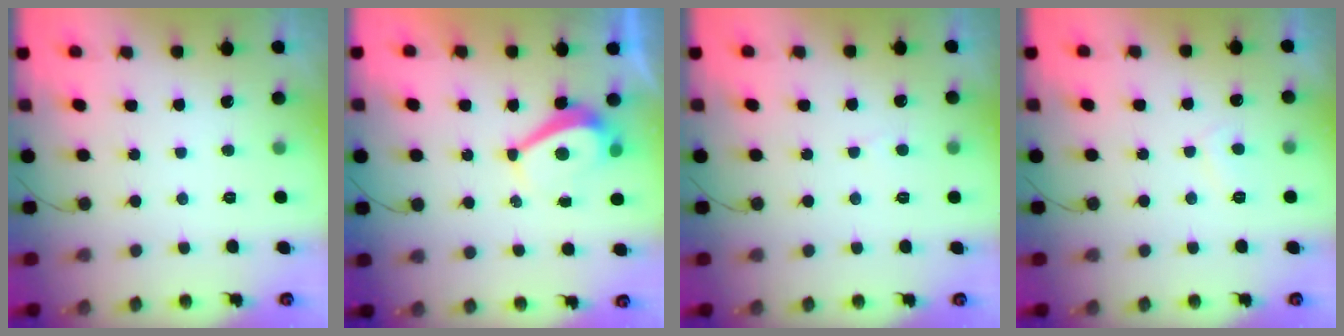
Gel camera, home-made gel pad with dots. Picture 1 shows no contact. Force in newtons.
{"total": 3.9, "press": 3.8, "slide": 0.8}
{"total": 2.4, "press": 2.4, "slide": 0.2}
{"total": 1.9, "press": 1.8, "slide": 0.4}